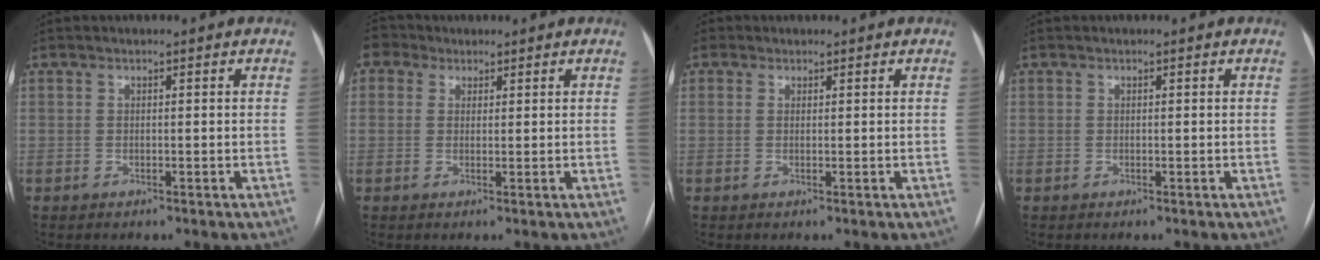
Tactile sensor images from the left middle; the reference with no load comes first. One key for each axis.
{"total": 2.0, "fx": 1.3, "fy": 1.5, "fz": -0.2, "tx": 0.007, "ty": 0.015, "tz": 0.020}
{"total": 0.7, "fx": -0.1, "fy": -0.2, "fz": -0.6, "tx": 0.023, "ty": -0.007, "tz": -0.008}
{"total": 0.0}